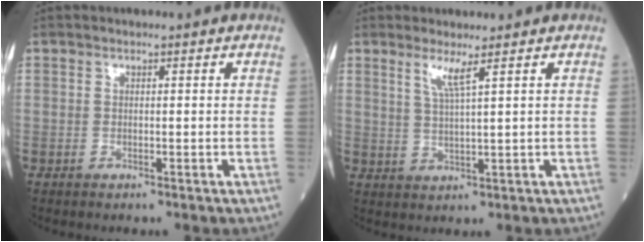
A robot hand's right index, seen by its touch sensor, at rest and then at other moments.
{"total": 3.3, "force": [2.0, -0.6, 2.6], "torque": [-0.054, -0.009, 0.042]}